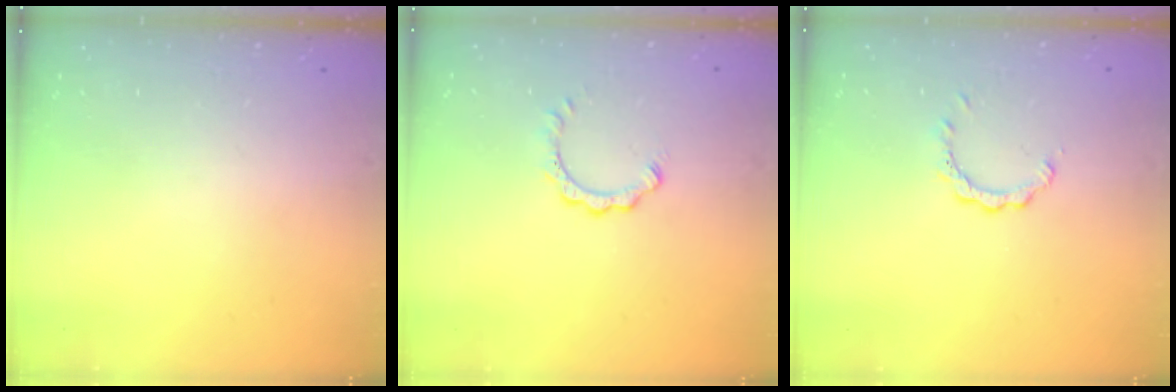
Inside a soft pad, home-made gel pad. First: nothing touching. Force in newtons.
{"total": 3.9, "press": 3.9, "slide": 0.2}
{"total": 2.0, "press": 2.0, "slide": 0.2}